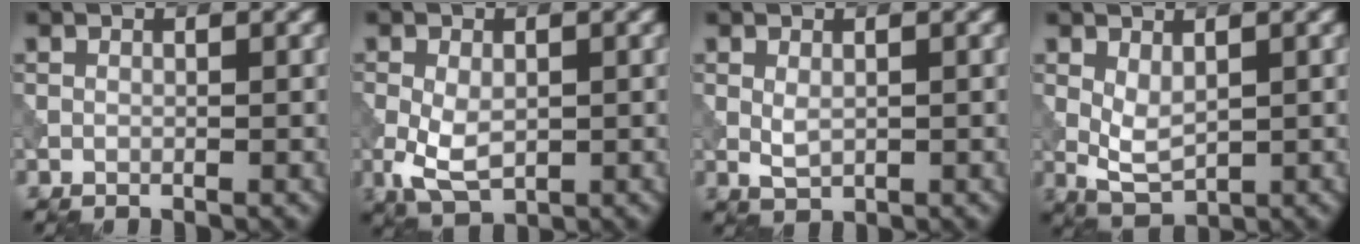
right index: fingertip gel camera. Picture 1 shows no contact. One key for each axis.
{"total": 4.5, "fx": -0.8, "fy": 2.8, "fz": 3.4, "tx": -0.076, "ty": -0.008, "tz": -0.013}
{"total": 1.5, "fx": 0.2, "fy": 0.9, "fz": 1.2, "tx": -0.029, "ty": -0.002, "tz": 0.007}
{"total": 2.9, "fx": 0.5, "fy": 1.6, "fz": 2.4, "tx": -0.050, "ty": -0.003, "tz": 0.015}